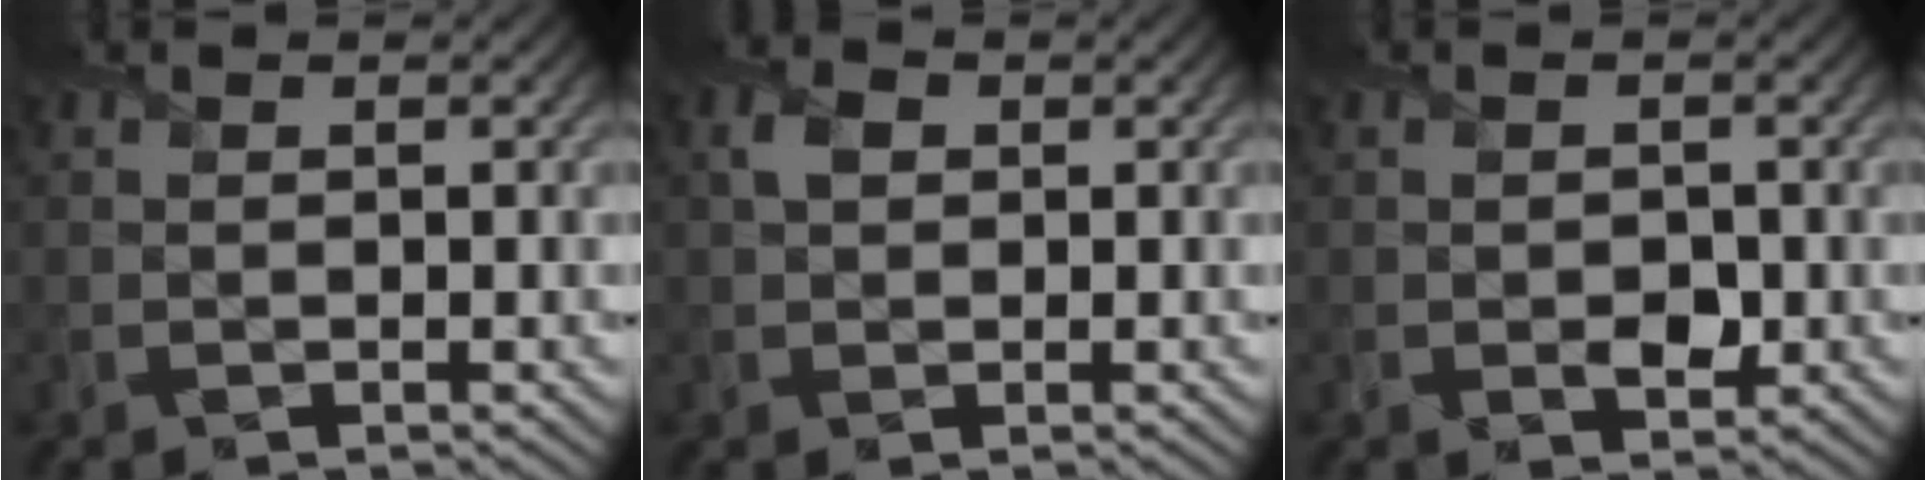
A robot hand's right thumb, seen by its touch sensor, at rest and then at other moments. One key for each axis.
{"total": 2.0, "fx": 0.6, "fy": 1.6, "fz": 1.1, "tx": -0.028, "ty": 0.007, "tz": 0.008}
{"total": 2.0, "fx": -0.4, "fy": 1.6, "fz": 1.3, "tx": -0.022, "ty": -0.008, "tz": -0.007}